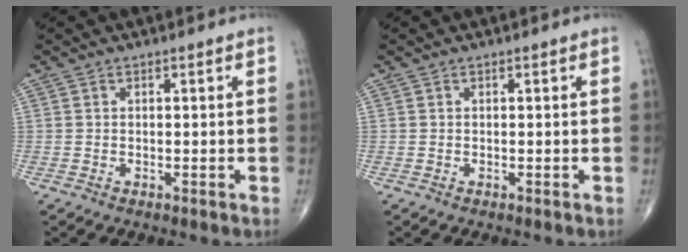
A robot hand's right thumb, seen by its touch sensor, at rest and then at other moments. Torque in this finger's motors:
{"motor_torque": [0.05, 0.05, -0.08, 0.03, 0.00]}